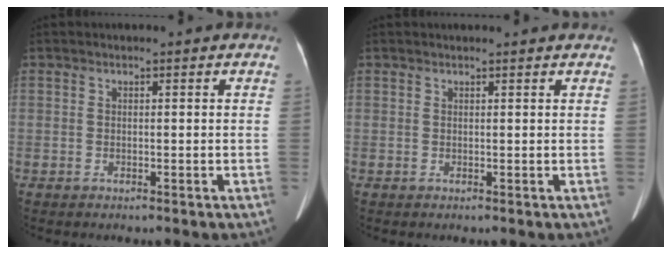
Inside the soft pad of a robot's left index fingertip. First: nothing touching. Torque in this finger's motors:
{"motor_torque": [0.06, -0.84, -0.05, 0.01]}